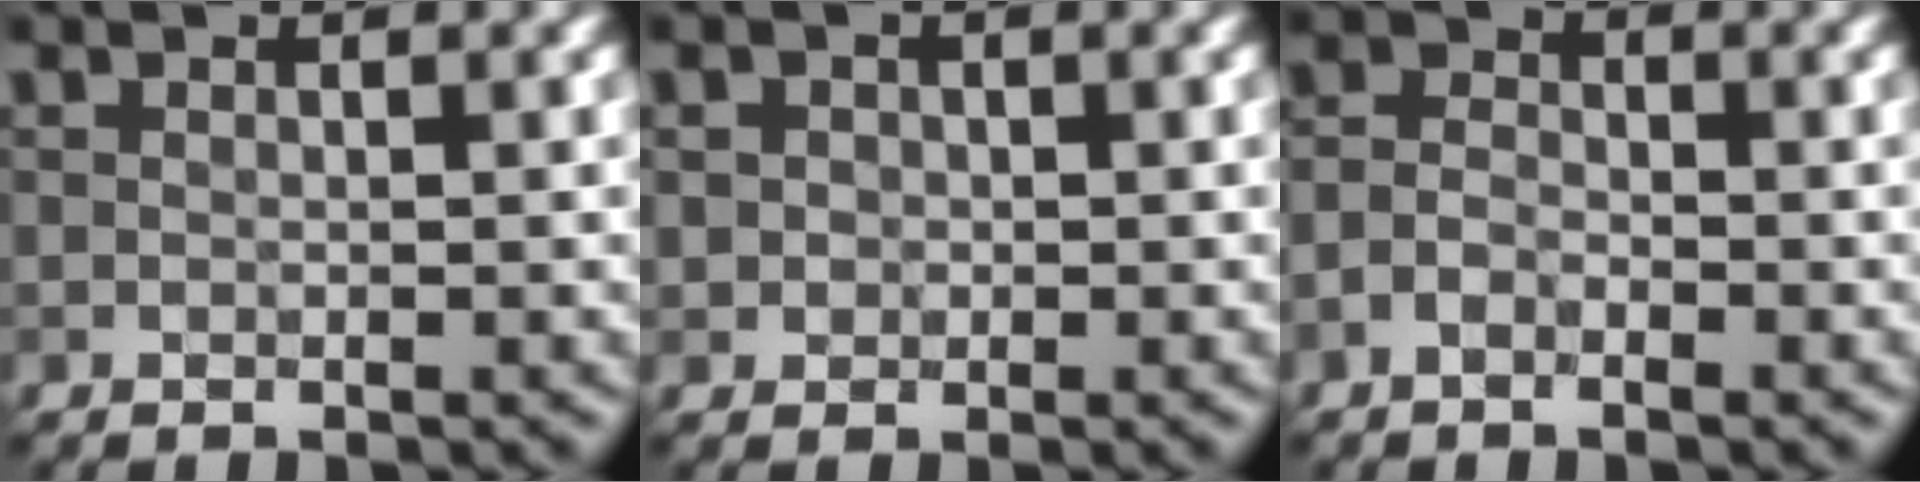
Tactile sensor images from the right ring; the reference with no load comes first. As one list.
[{"total": 1.2, "force": [0.2, 1.2, 0.3], "torque": [0.003, 0.001, 0.004]}, {"total": 2.1, "force": [-1.3, 1.2, 1.1], "torque": [-0.020, 0.005, -0.033]}]